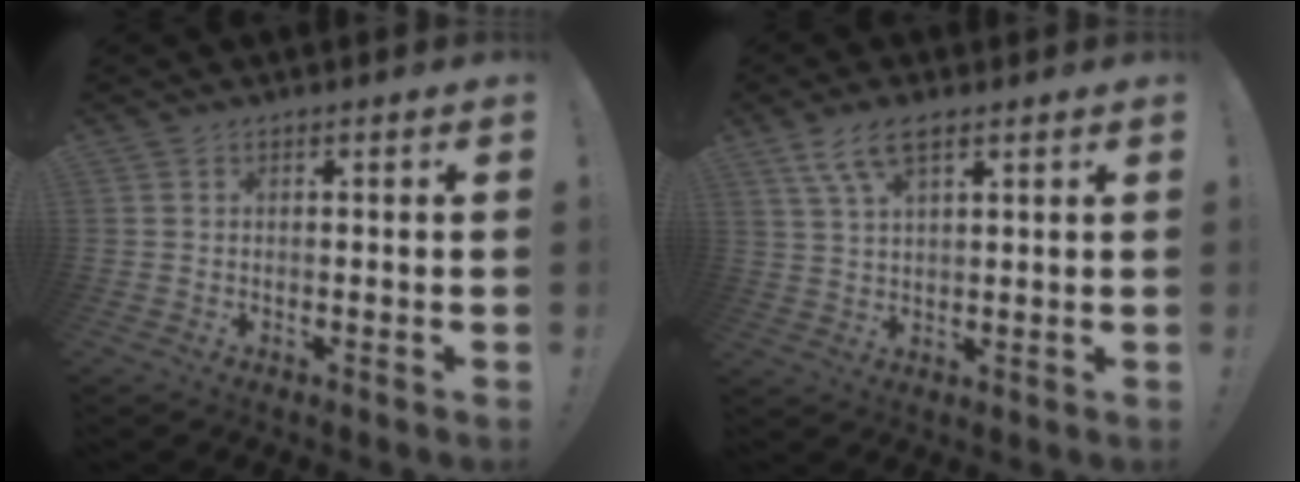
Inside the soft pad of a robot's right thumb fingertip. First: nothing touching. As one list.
[{"total": 7.7, "force": [4.4, 3.0, 5.6], "torque": [-0.107, -0.007, 0.085]}]